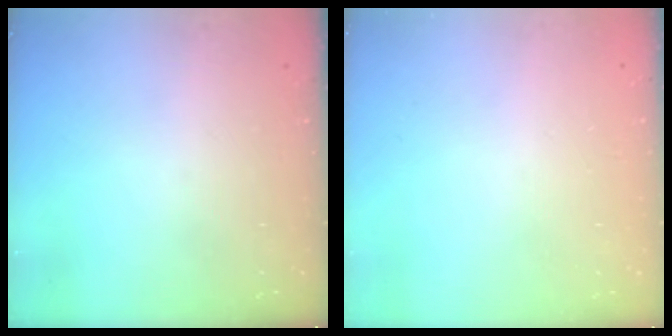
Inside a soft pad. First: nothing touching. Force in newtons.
{"total": 2.7, "press": 2.7, "slide": 0.2}